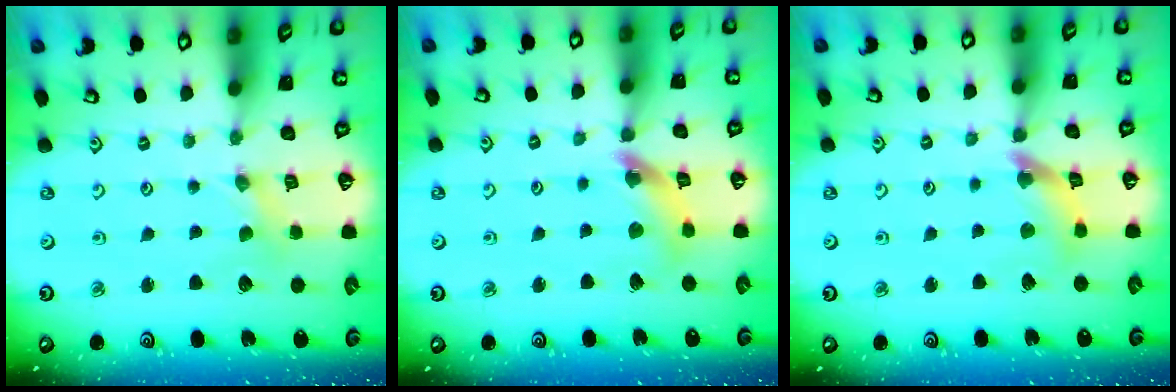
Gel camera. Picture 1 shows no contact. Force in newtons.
{"total": 9.9, "press": 9.9, "slide": 1.0}
{"total": 9.0, "press": 8.9, "slide": 0.9}